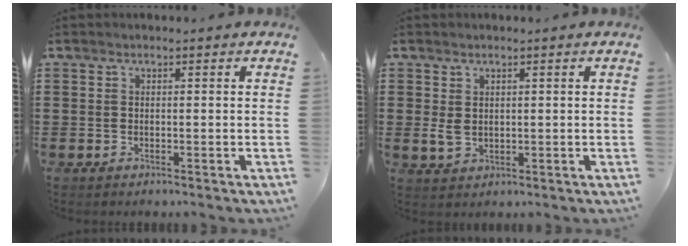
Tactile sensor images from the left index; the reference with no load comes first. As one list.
[{"total": 2.9, "force": [0.6, 2.2, 1.9], "torque": [-0.048, 0.002, 0.009]}]